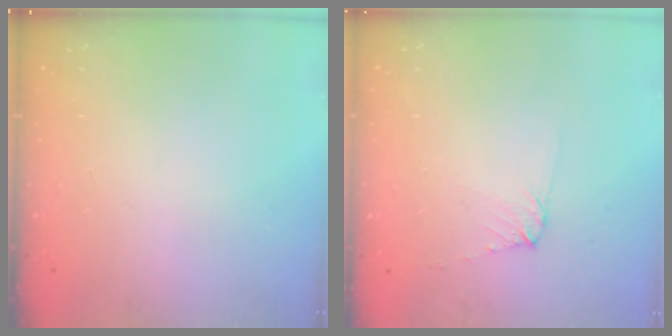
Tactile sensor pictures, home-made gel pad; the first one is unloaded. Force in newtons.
{"total": 5.1, "press": 5.1, "slide": 0.8}